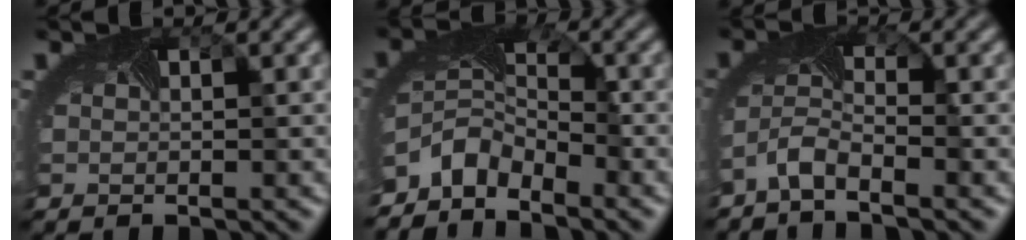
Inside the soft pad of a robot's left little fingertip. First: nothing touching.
{"total": 4.5, "force": [-3.7, 2.1, 1.4], "torque": [-0.030, -0.007, -0.082]}
{"total": 2.7, "force": [-2.4, 0.5, 1.3], "torque": [-0.039, -0.006, -0.055]}